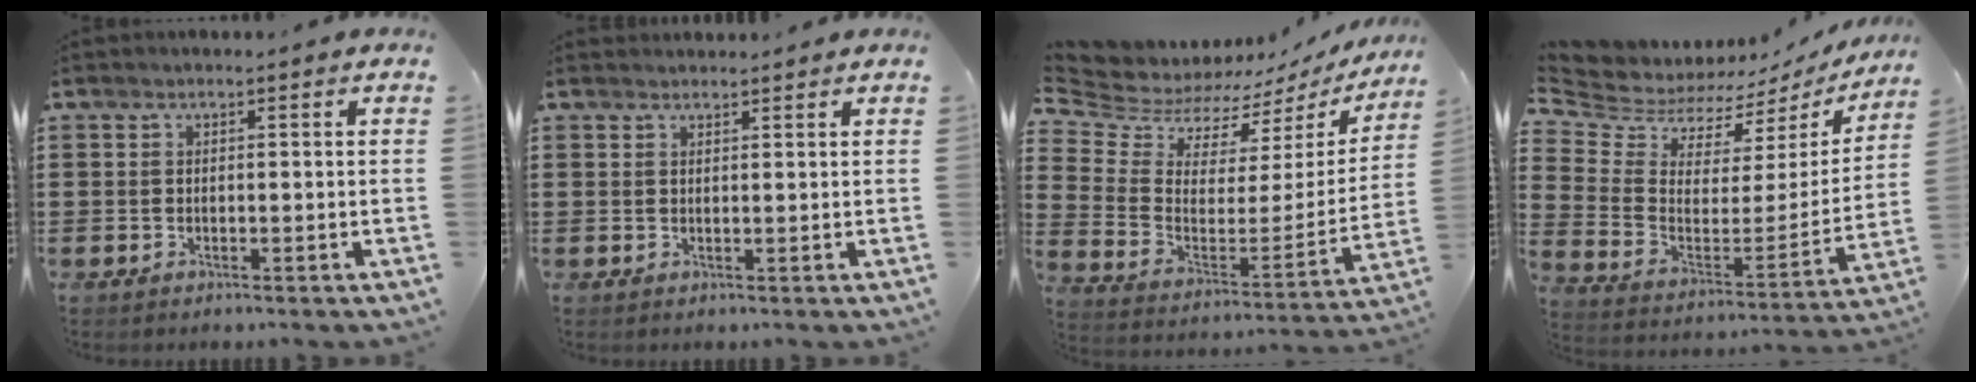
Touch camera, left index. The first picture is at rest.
{"total": 1.3, "force": [1.3, 0.2, 0.1], "torque": [-0.004, 0.000, 0.026]}
{"total": 6.2, "force": [5.9, 2.0, 0.2], "torque": [-0.048, -0.059, 0.101]}
{"total": 5.6, "force": [5.2, 2.0, 0.6], "torque": [-0.050, -0.054, 0.090]}